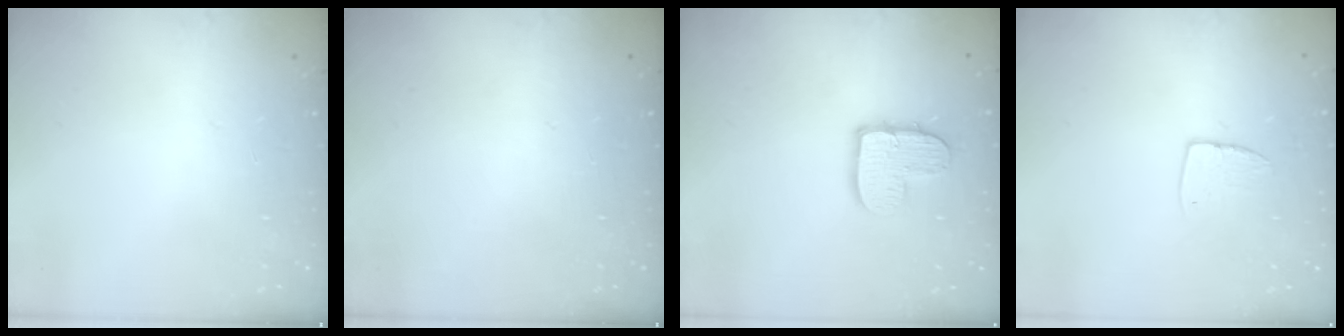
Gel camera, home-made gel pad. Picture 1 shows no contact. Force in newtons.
{"total": 0.0}
{"total": 10.1, "press": 10.1, "slide": 0.7}
{"total": 6.1, "press": 6.1, "slide": 0.4}